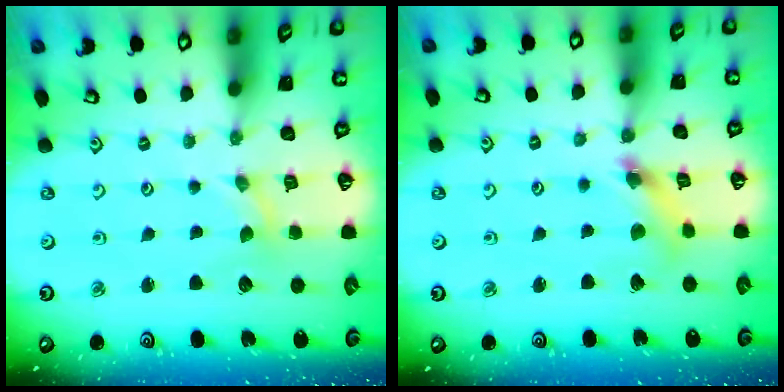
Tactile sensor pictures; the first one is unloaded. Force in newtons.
{"total": 6.3, "press": 6.3, "slide": 0.7}